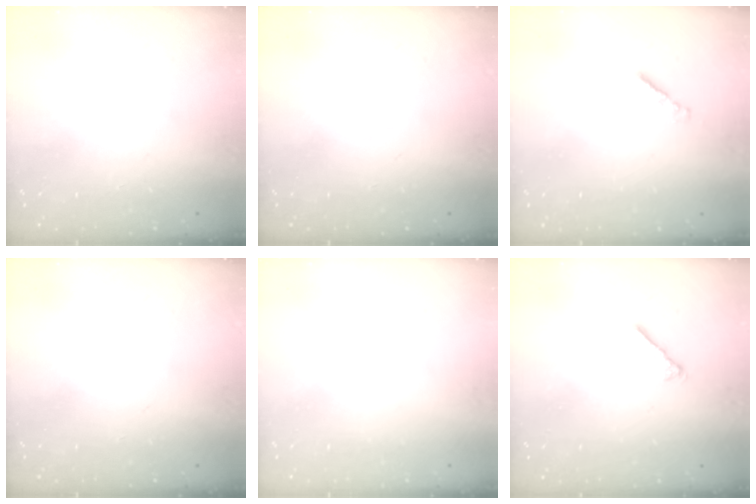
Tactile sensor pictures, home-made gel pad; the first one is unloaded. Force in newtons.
{"total": 0.0}
{"total": 2.1, "press": 2.0, "slide": 0.7}
{"total": 0.0}
{"total": 1.6, "press": 1.6, "slide": 0.2}
{"total": 3.4, "press": 3.4, "slide": 0.6}